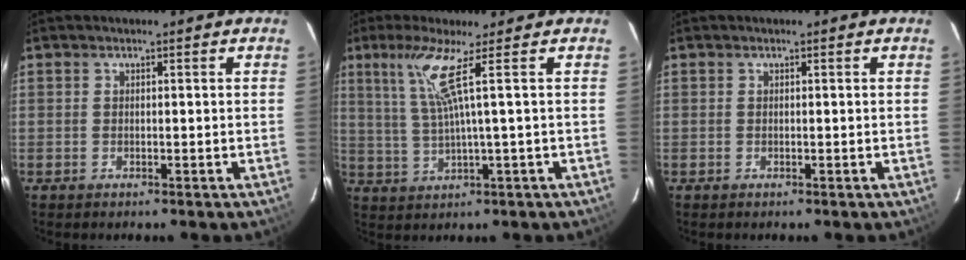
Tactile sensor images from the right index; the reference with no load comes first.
{"total": 6.4, "force": [2.7, -1.7, 5.5], "torque": [-0.107, -0.006, 0.064]}
{"total": 0.0}